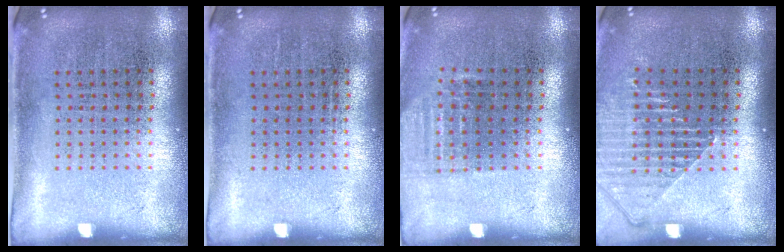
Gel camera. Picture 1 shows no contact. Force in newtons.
{"total": 0.0}
{"total": 1.0, "press": 0.9, "slide": 0.4}
{"total": 1.3, "press": 1.3, "slide": 0.4}